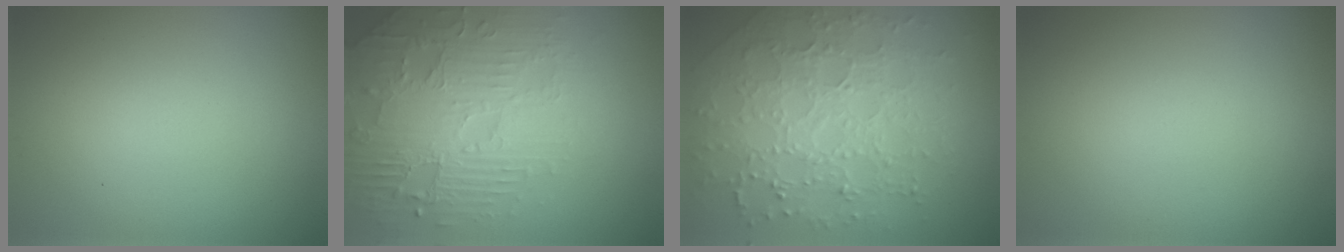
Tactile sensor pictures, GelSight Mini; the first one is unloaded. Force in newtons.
{"total": 4.7, "press": 4.4, "slide": 1.6}
{"total": 7.2, "press": 5.2, "slide": 5.0}
{"total": 0.0}